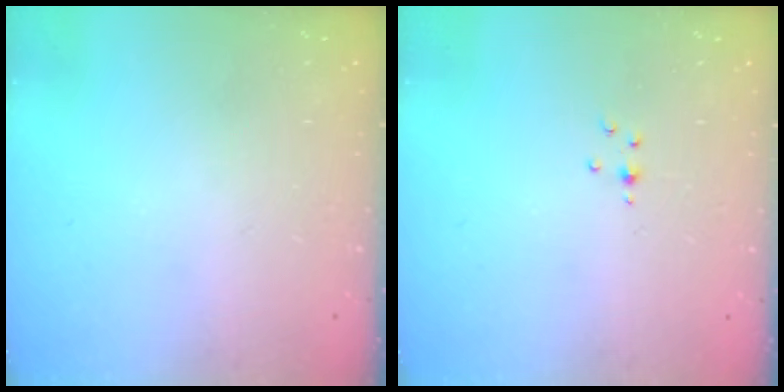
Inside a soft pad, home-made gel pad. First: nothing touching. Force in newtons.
{"total": 2.8, "press": 2.4, "slide": 1.5}